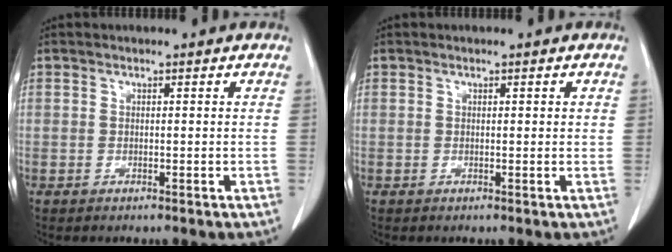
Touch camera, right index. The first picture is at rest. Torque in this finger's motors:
{"motor_torque": [0.03, -0.05, -0.02, -0.01]}